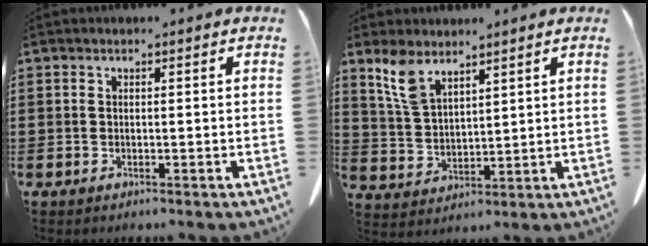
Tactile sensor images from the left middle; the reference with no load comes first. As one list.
[{"total": 6.4, "force": [4.7, 2.8, 3.2], "torque": [-0.080, -0.005, 0.090]}]